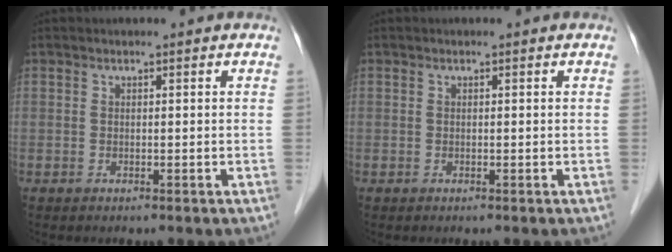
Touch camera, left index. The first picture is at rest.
{"total": 0.0}